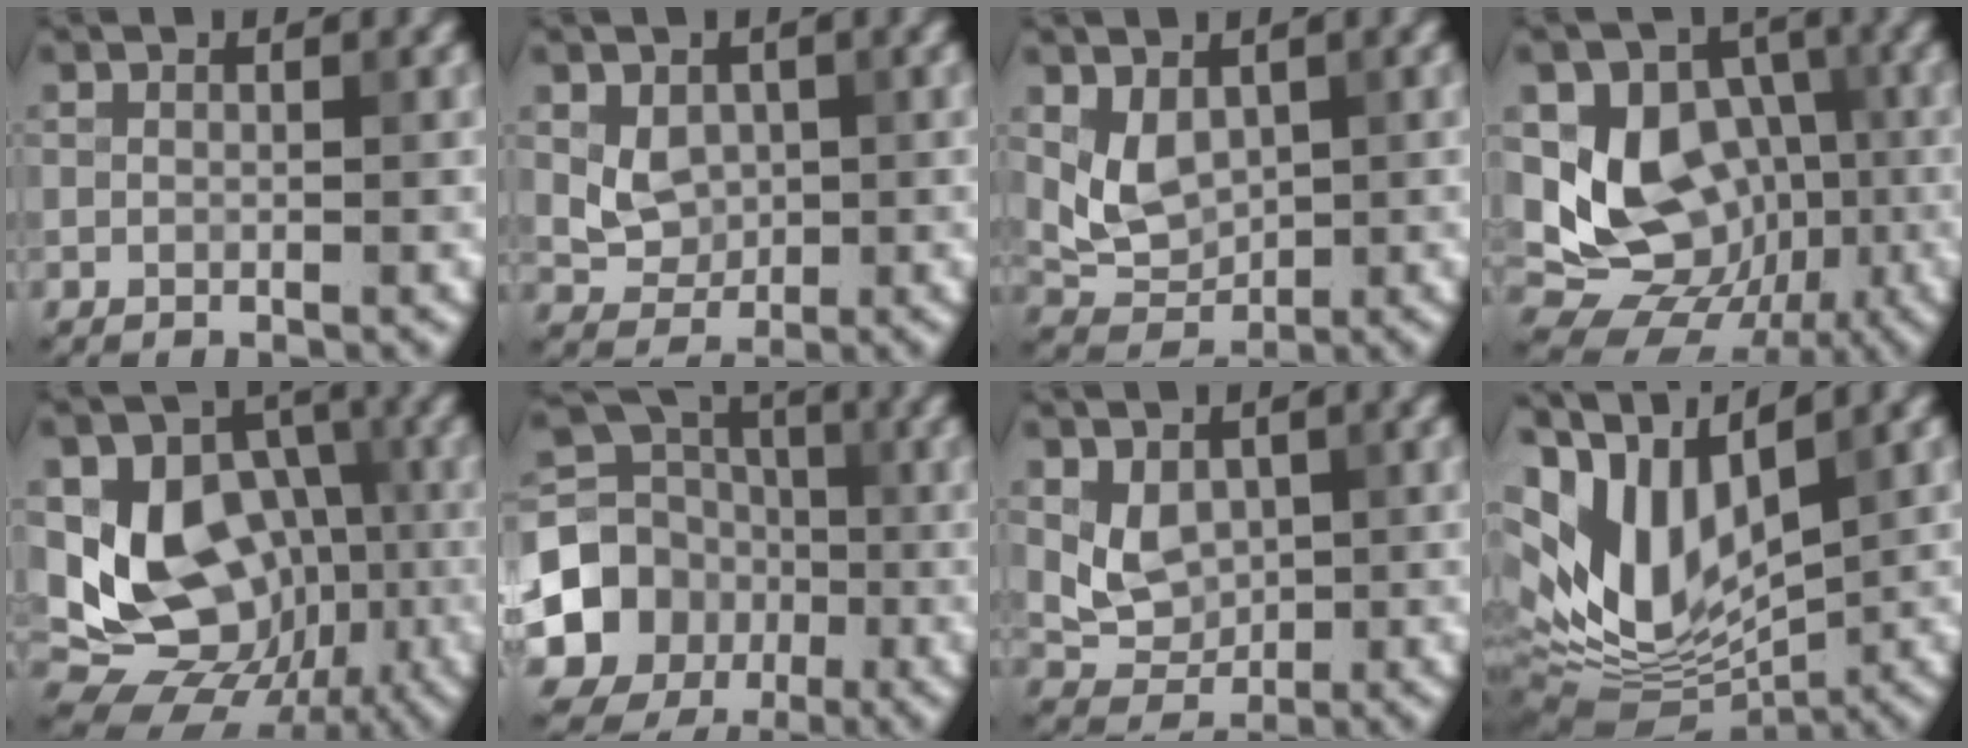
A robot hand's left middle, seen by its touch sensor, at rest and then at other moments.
{"total": 2.9, "force": [0.4, 2.2, 1.7], "torque": [-0.032, -0.006, 0.012]}
{"total": 3.2, "force": [0.9, 2.3, 2.1], "torque": [-0.039, -0.006, 0.024]}
{"total": 11.1, "force": [-0.5, 9.1, 6.4], "torque": [-0.079, -0.015, -0.017]}
{"total": 12.5, "force": [-1.1, 9.8, 7.7], "torque": [-0.110, -0.012, -0.019]}
{"total": 10.8, "force": [-2.4, 9.7, 3.9], "torque": [-0.063, -0.021, -0.063]}
{"total": 3.1, "force": [0.7, 2.4, 1.8], "torque": [-0.033, -0.006, 0.017]}
{"total": 9.7, "force": [2.3, 5.4, 7.7], "torque": [-0.167, -0.009, 0.046]}